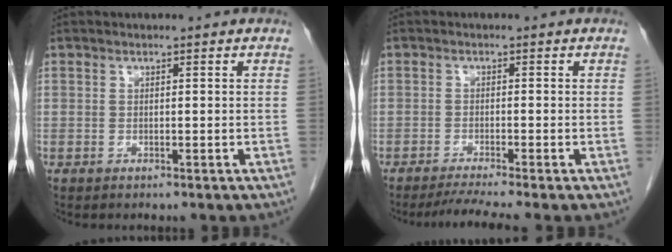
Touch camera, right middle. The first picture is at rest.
{"total": 4.4, "force": [-3.7, -1.1, 2.2], "torque": [-0.038, -0.014, -0.065]}